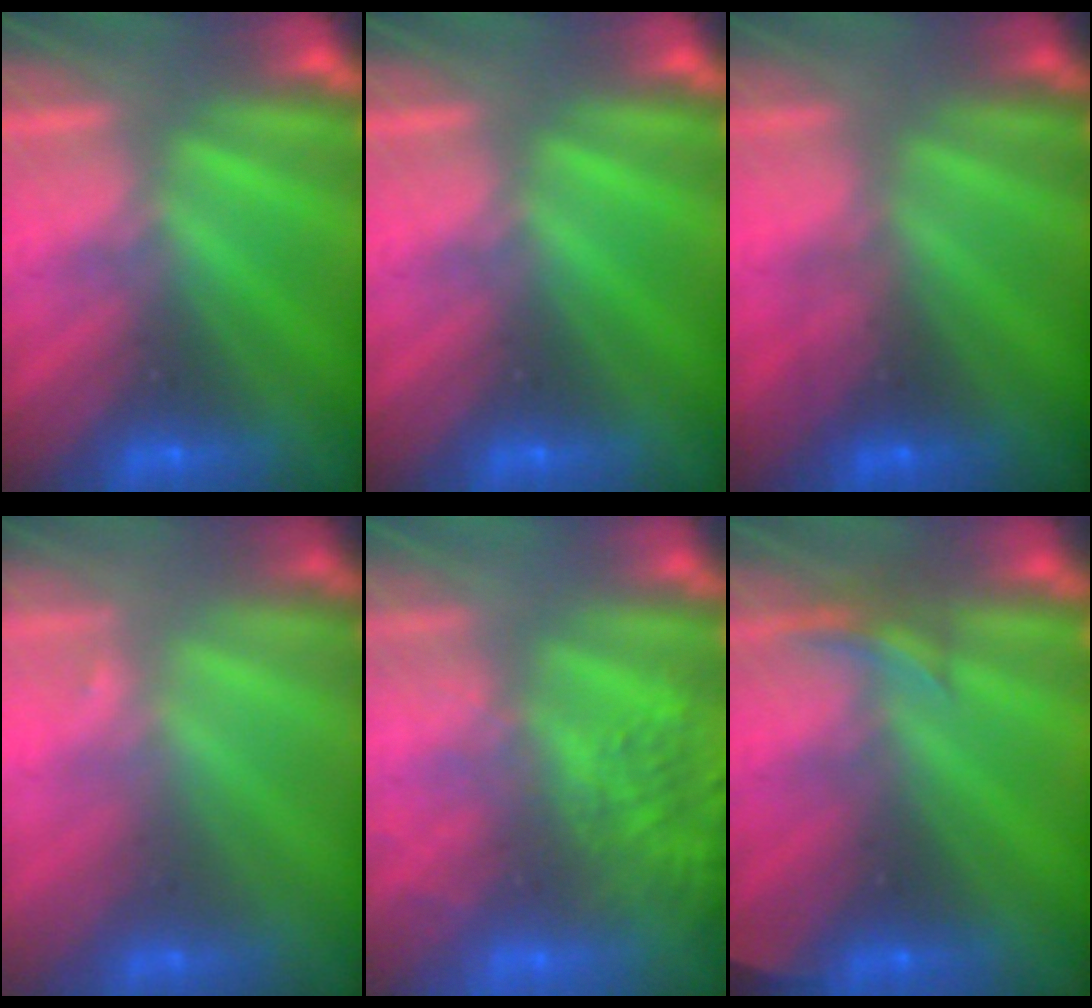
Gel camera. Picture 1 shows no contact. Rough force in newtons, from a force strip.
{"total": 0.0}
{"total": 4.8}
{"total": 1.5}
{"total": 9.6}
{"total": 2.8}